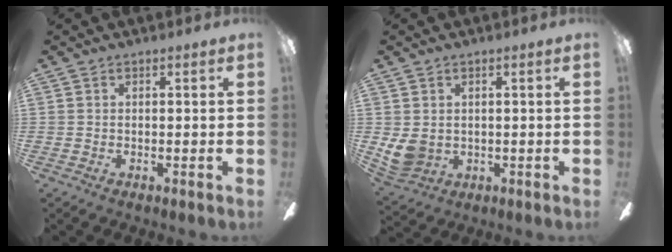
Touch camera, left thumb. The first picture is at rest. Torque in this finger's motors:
{"motor_torque": [0.39, 0.90, 0.52, -0.24, 0.03]}